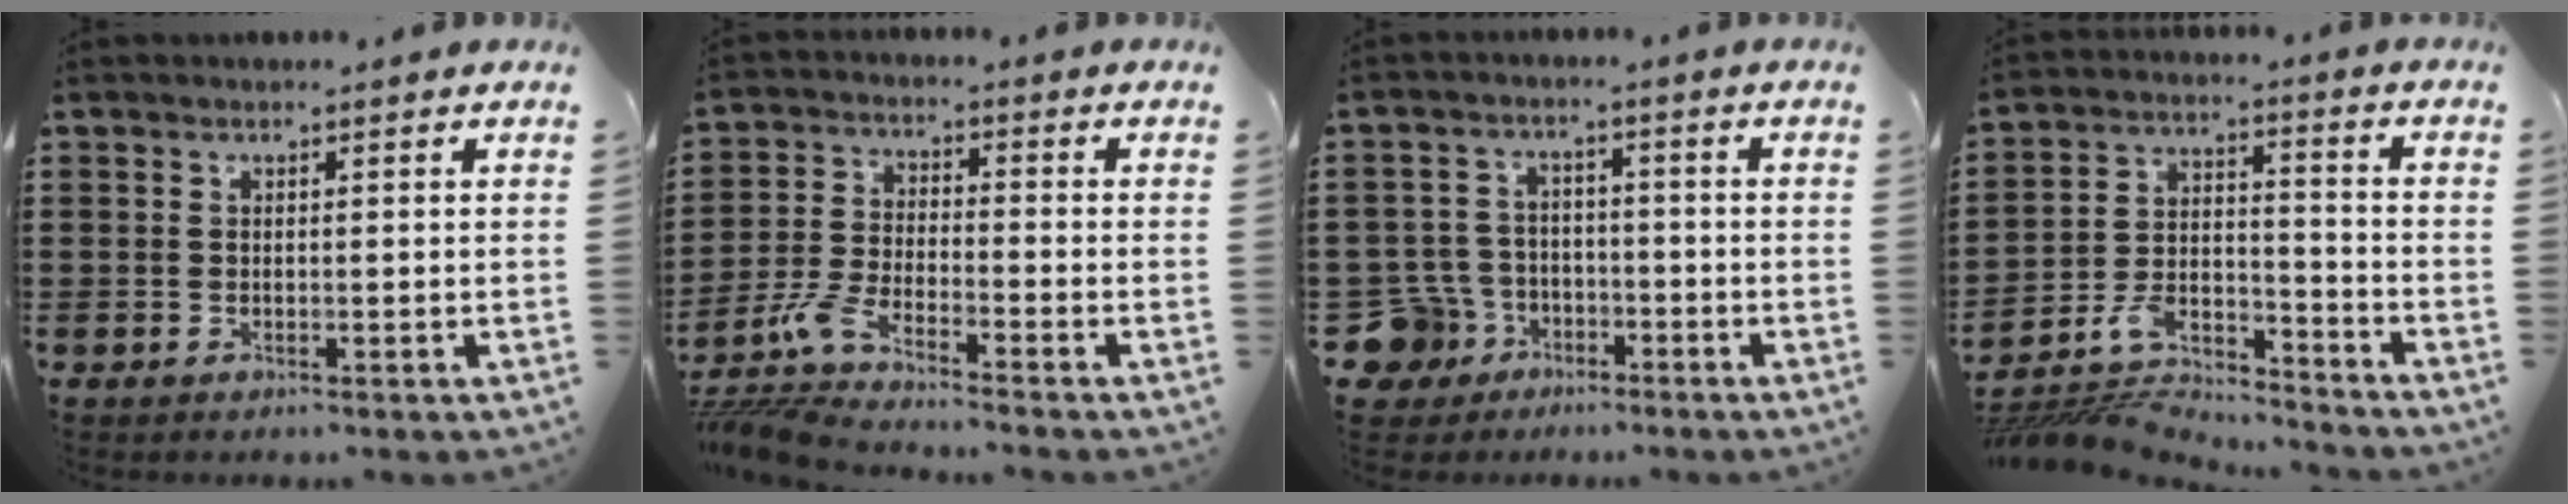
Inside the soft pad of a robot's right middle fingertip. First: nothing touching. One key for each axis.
{"total": 6.3, "fx": -5.3, "fy": 0.8, "fz": 3.3, "tx": -0.096, "ty": -0.019, "tz": -0.108}
{"total": 7.1, "fx": -4.0, "fy": 5.5, "fz": 2.0, "tx": -0.098, "ty": -0.002, "tz": -0.086}
{"total": 7.6, "fx": -6.6, "fy": 2.8, "fz": 2.6, "tx": -0.063, "ty": 0.009, "tz": -0.132}